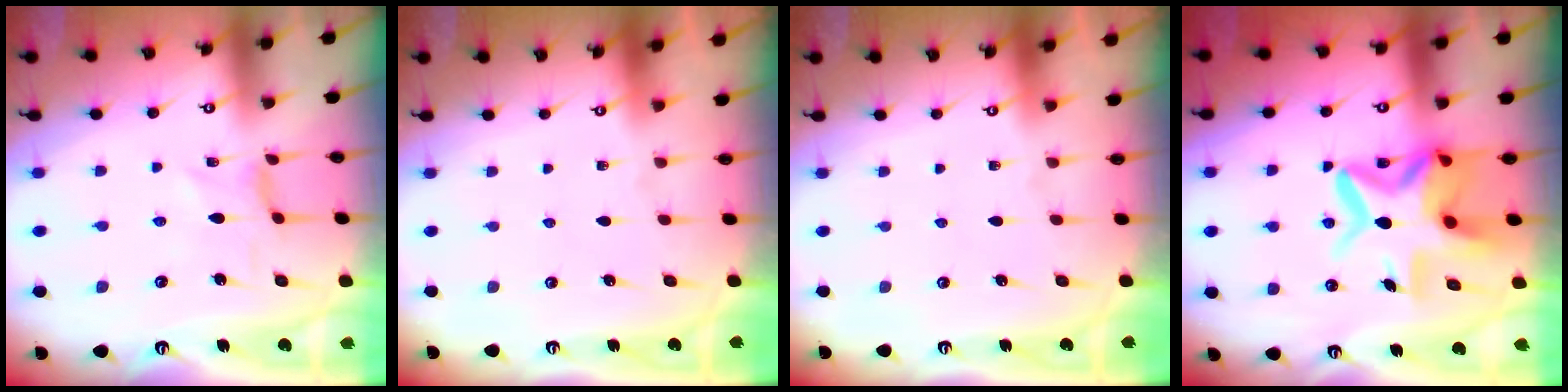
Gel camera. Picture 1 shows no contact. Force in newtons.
{"total": 0.0}
{"total": 0.0}
{"total": 13.6, "press": 13.5, "slide": 1.4}